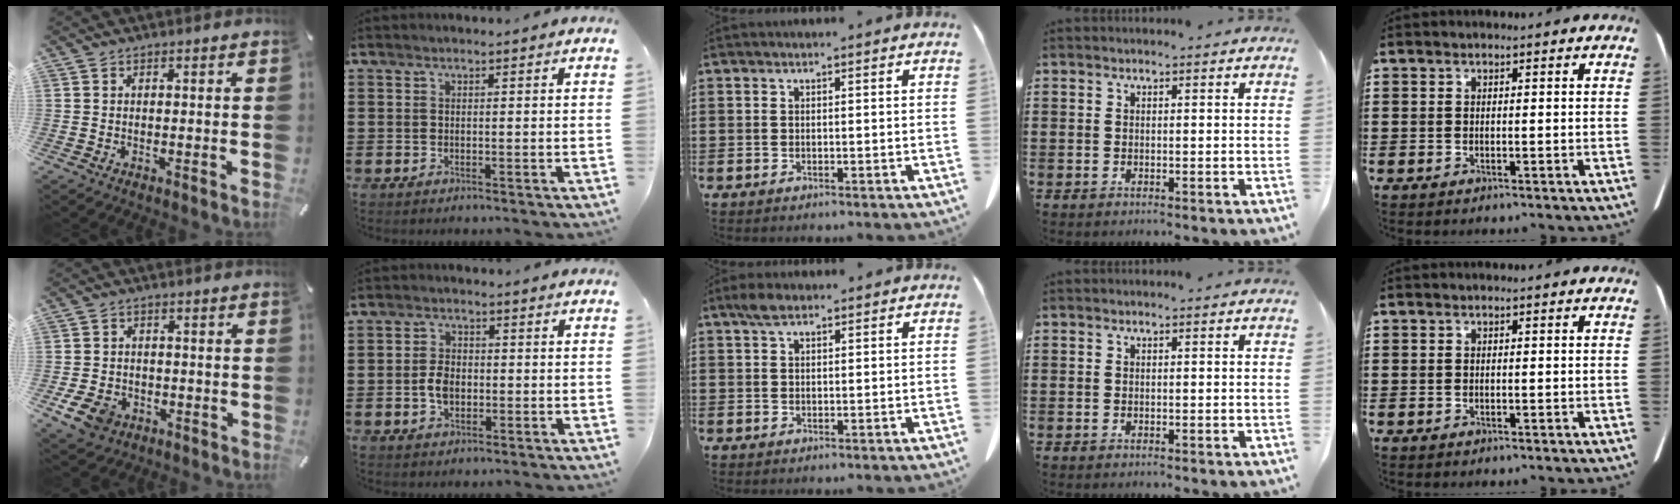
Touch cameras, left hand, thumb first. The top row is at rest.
{"thumb": {"total": 6.9, "force": [-3.0, 5.3, 3.2], "torque": [-0.067, 0.014, -0.056]}, "index": {"total": 3.7, "force": [-0.5, 2.4, 2.8], "torque": [-0.061, 0.002, -0.012]}, "middle": {"total": 2.5, "force": [1.7, 1.0, 1.5], "torque": [-0.035, 0.004, 0.031]}}